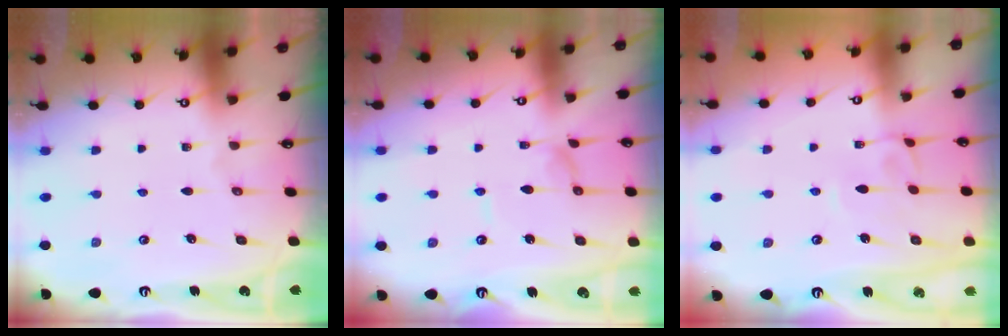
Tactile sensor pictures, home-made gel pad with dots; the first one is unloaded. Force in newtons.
{"total": 1.1, "press": 1.0, "slide": 0.3}
{"total": 3.5, "press": 3.5, "slide": 0.1}